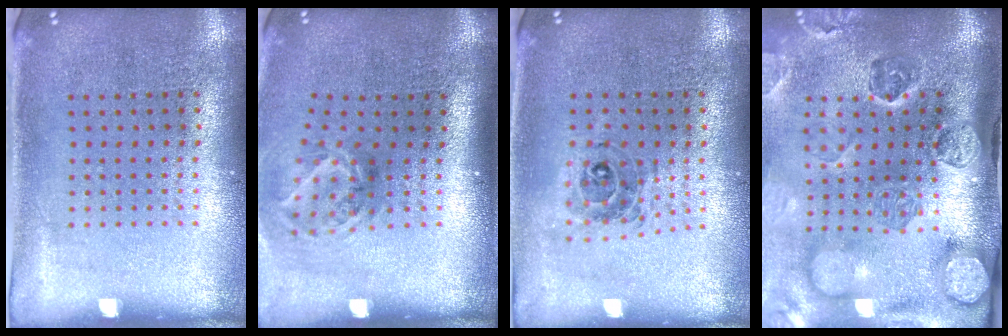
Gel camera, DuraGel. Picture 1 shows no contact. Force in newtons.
{"total": 1.9, "press": 1.2, "slide": 1.5}
{"total": 0.7, "press": 0.7, "slide": 0.2}
{"total": 4.8, "press": 3.5, "slide": 3.3}